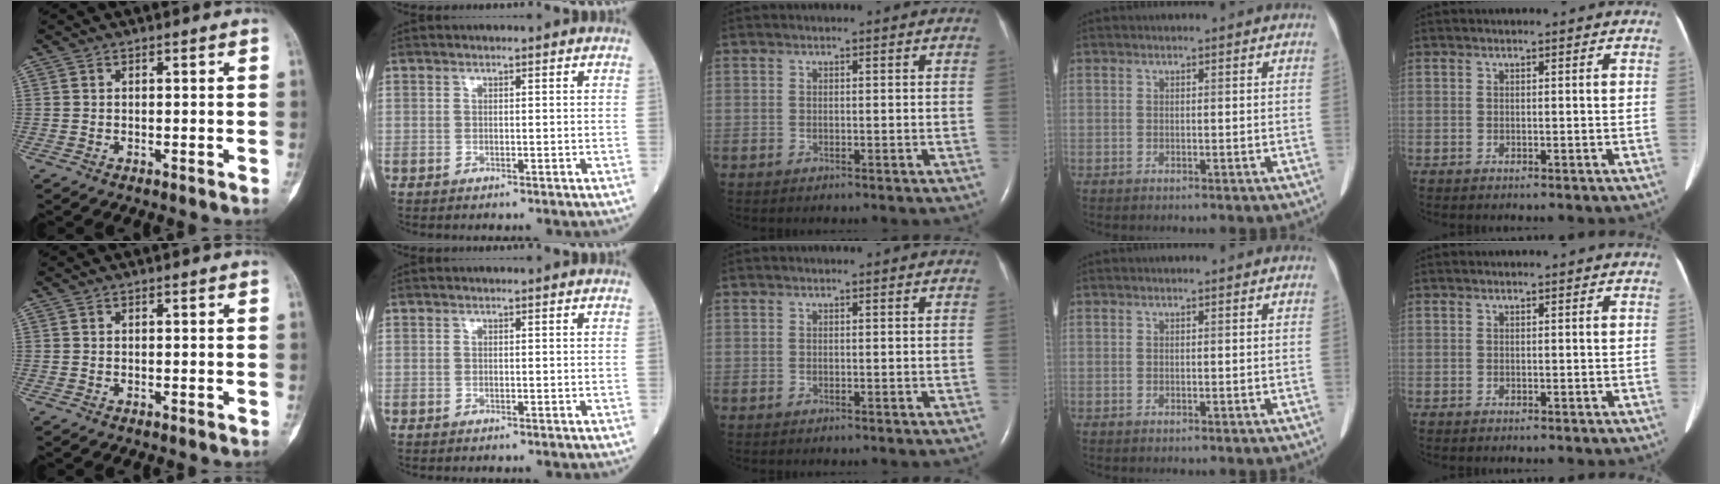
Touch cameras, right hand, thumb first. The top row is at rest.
{}